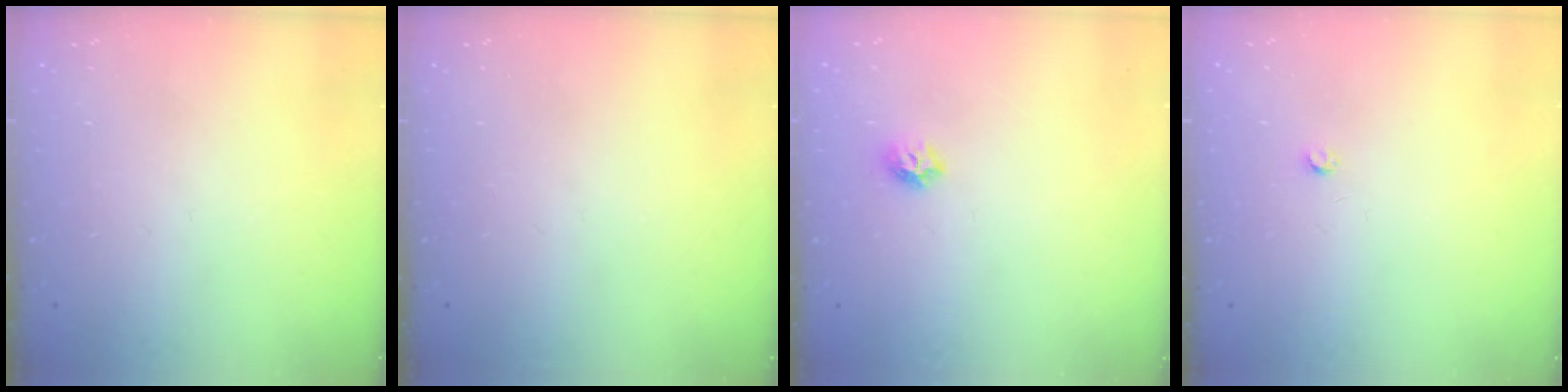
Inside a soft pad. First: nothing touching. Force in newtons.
{"total": 0.0}
{"total": 6.0, "press": 5.9, "slide": 0.8}
{"total": 2.5, "press": 2.5, "slide": 0.4}